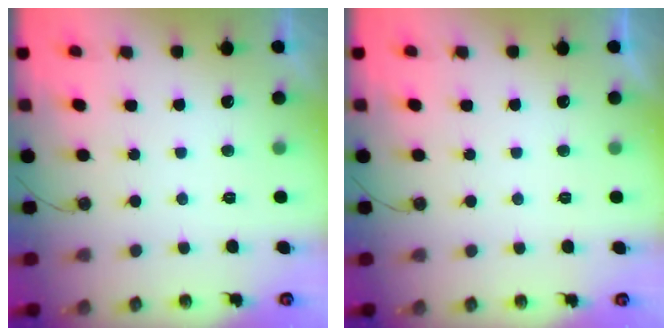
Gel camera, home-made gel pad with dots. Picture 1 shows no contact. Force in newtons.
{"total": 0.0}